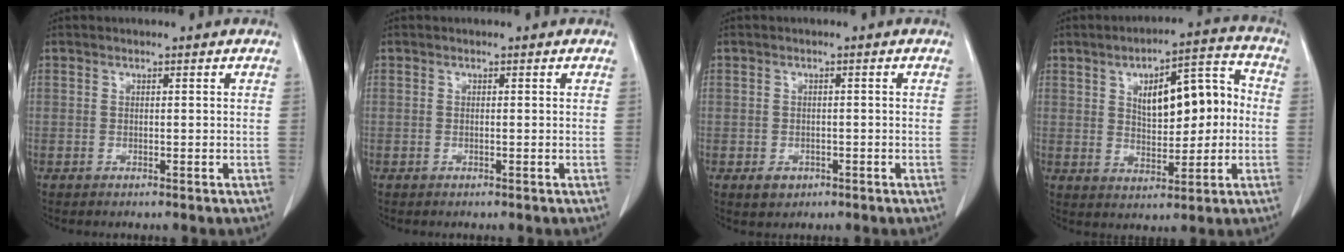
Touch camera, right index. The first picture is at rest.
{"total": 0.0}
{"total": 2.0, "force": [-1.0, 1.6, 0.8], "torque": [-0.009, 0.003, -0.005]}
{"total": 12.1, "force": [1.4, 4.9, 11.0], "torque": [-0.160, 0.035, 0.029]}